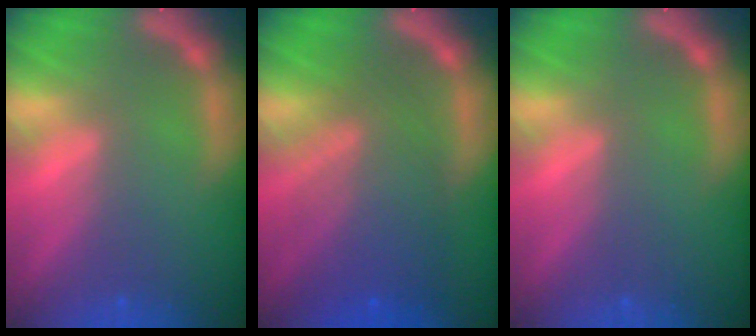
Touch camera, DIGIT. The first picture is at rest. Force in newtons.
{"total": 8.0}
{"total": 0.0}